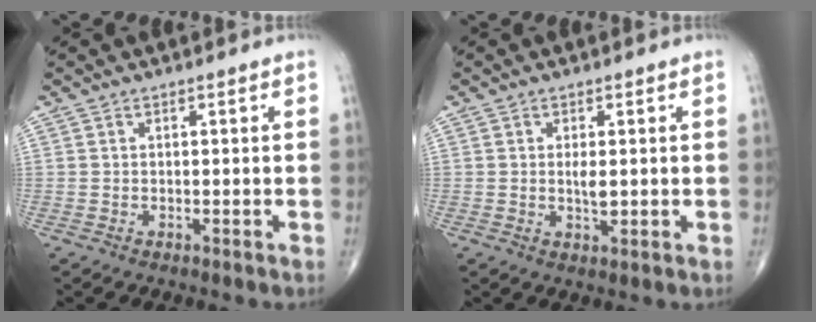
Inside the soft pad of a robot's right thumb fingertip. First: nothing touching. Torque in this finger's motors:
{"motor_torque": [1.48, 1.53, 0.03, -0.18, 0.01]}